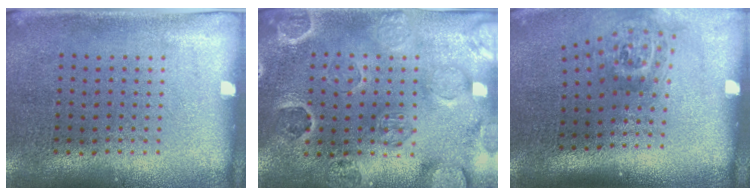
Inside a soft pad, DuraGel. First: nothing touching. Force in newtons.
{"total": 2.6, "press": 2.5, "slide": 0.6}
{"total": 1.8, "press": 1.2, "slide": 1.4}